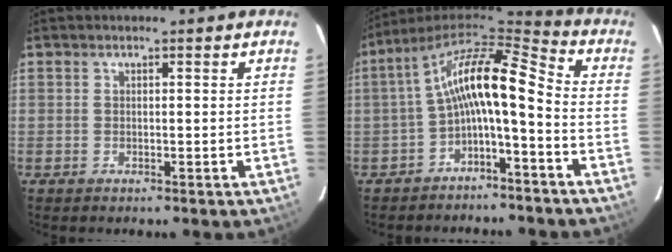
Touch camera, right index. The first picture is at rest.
{"total": 13.2, "force": [-2.9, 4.0, 12.2], "torque": [-0.241, 0.025, -0.059]}